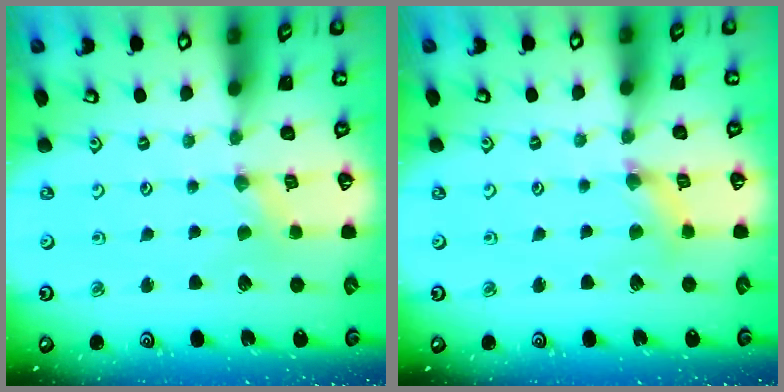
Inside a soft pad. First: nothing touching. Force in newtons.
{"total": 2.9, "press": 2.9, "slide": 0.3}